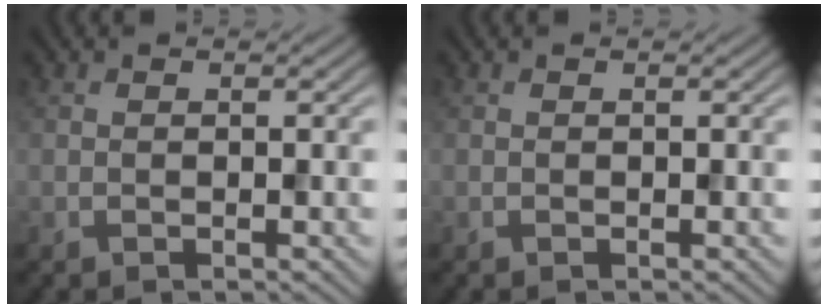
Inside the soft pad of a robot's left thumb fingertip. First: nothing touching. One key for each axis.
{"total": 0.0}